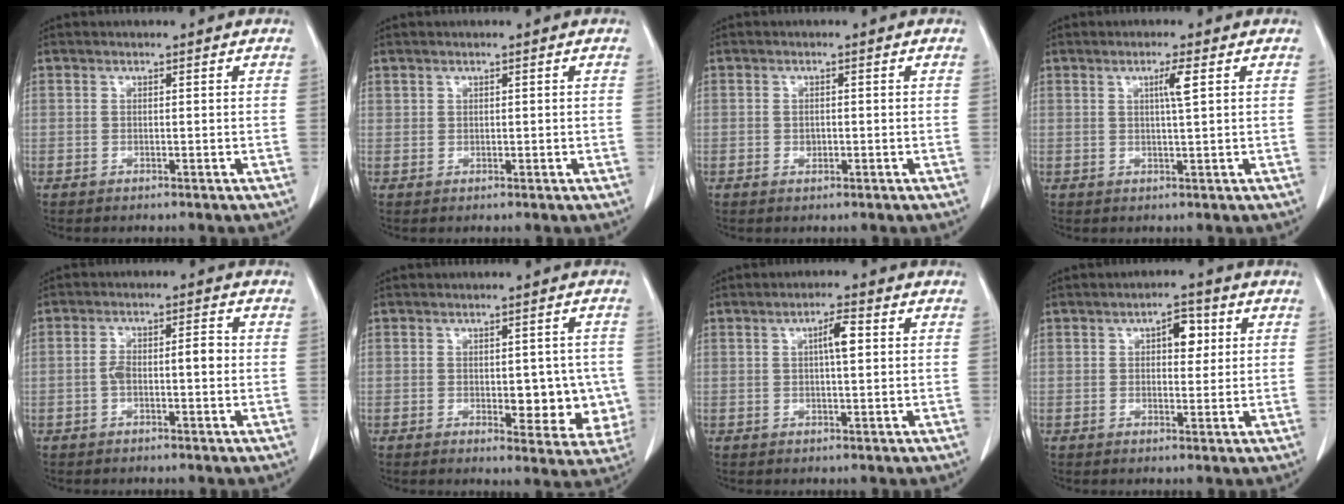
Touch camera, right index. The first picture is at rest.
{"total": 0.7, "force": [0.5, 0.4, 0.0], "torque": [0.010, 0.001, 0.009]}
{"total": 1.1, "force": [-0.1, 0.8, 0.7], "torque": [-0.010, 0.002, 0.002]}
{"total": 2.7, "force": [0.9, -0.4, 2.6], "torque": [-0.047, -0.002, 0.016]}
{"total": 4.6, "force": [-0.6, 1.6, 4.2], "torque": [-0.076, 0.025, -0.007]}
{"total": 8.3, "force": [-1.0, 4.1, 7.1], "torque": [-0.061, 0.006, -0.004]}
{"total": 3.7, "force": [0.8, 0.5, 3.6], "torque": [-0.061, 0.007, 0.010]}
{"total": 4.3, "force": [1.3, 2.1, 3.5], "torque": [-0.049, 0.010, 0.017]}